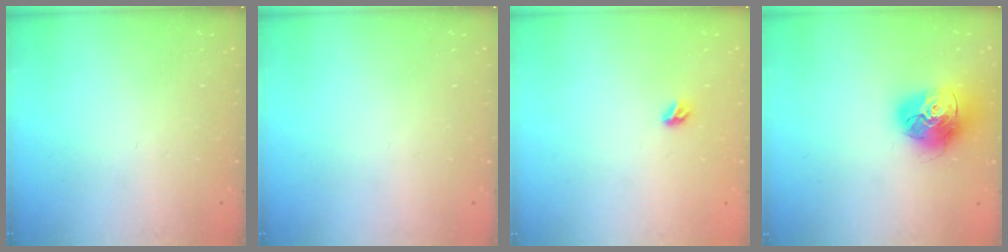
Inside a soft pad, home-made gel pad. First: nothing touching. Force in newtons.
{"total": 0.0}
{"total": 3.8, "press": 3.8, "slide": 0.7}
{"total": 16.1, "press": 16.0, "slide": 1.6}